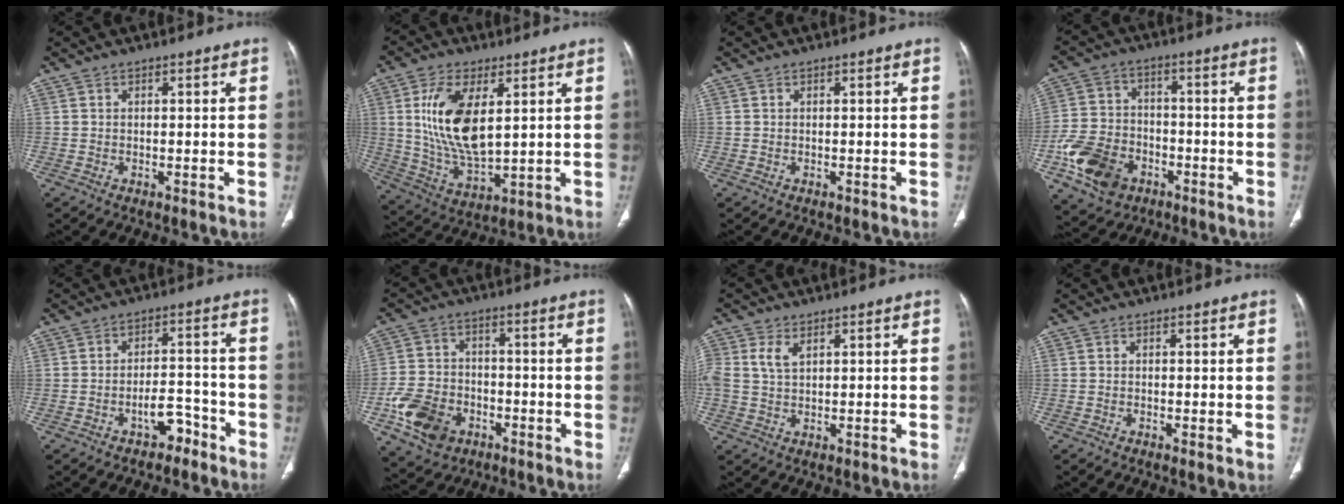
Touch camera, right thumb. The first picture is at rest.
{"total": 14.8, "force": [3.6, 7.2, 12.5], "torque": [-0.235, -0.023, 0.078]}
{"total": 0.0}
{"total": 12.9, "force": [-5.6, 9.5, 6.5], "torque": [-0.111, 0.023, -0.097]}
{"total": 5.3, "force": [-3.5, 3.0, 2.7], "torque": [-0.021, 0.043, -0.053]}
{"total": 11.3, "force": [-4.8, 8.6, 5.7], "torque": [-0.094, 0.020, -0.080]}
{"total": 3.7, "force": [1.5, 2.1, 2.7], "torque": [-0.056, 0.003, 0.036]}
{"total": 0.7, "force": [0.0, 0.2, 0.7], "torque": [-0.016, -0.005, -0.003]}